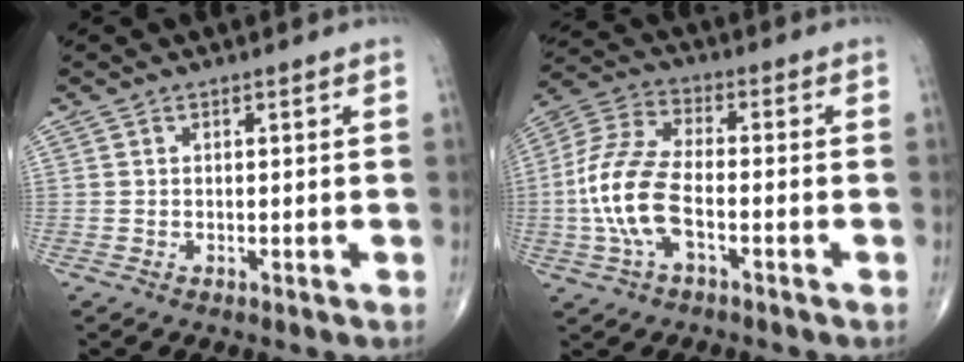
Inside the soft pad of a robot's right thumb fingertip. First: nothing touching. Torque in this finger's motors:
{"motor_torque": [0.38, 0.25, 1.14, -0.20, 0.49]}